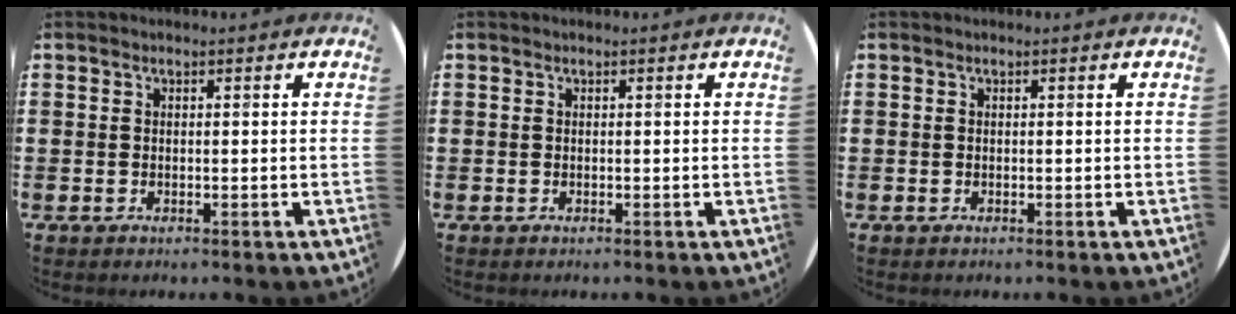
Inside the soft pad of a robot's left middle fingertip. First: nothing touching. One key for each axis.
{"total": 0.0}
{"total": 0.0}